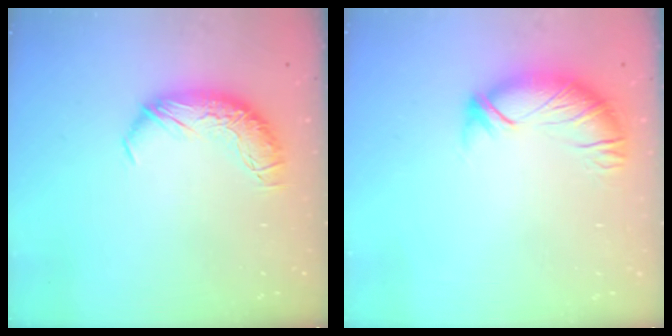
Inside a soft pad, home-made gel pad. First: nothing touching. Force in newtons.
{"total": 2.4, "press": 1.9, "slide": 1.5}